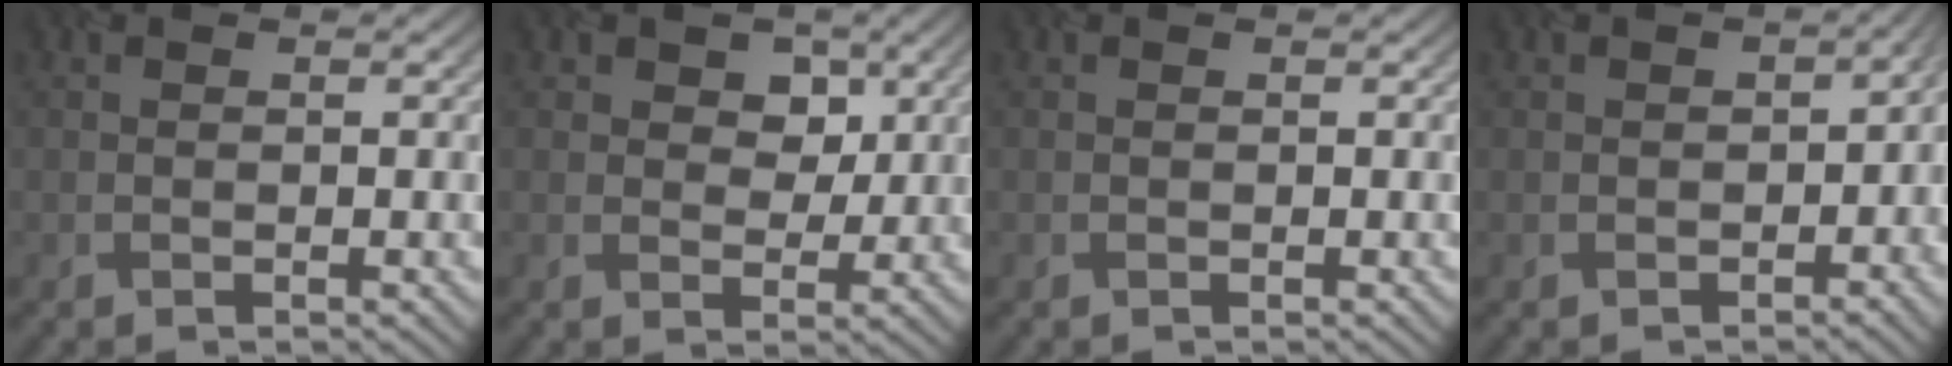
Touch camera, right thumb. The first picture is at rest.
{"total": 3.4, "force": [1.6, 2.8, 1.2], "torque": [-0.017, -0.004, 0.025]}
{"total": 0.0}
{"total": 3.9, "force": [-1.4, 2.7, 2.3], "torque": [-0.016, -0.012, -0.004]}